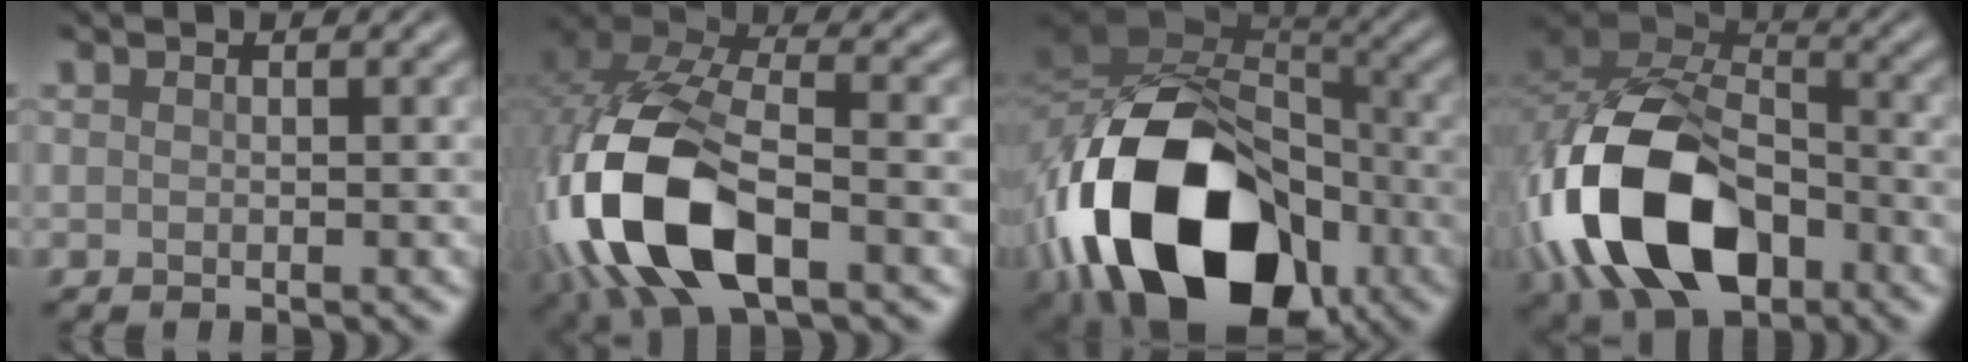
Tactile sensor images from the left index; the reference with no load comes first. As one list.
[{"total": 14.9, "force": [-5.3, 7.8, 11.6], "torque": [-0.261, -0.015, -0.093]}, {"total": 18.8, "force": [-7.5, 11.8, 12.6], "torque": [-0.242, -0.031, -0.127]}, {"total": 15.3, "force": [-5.8, 9.1, 10.8], "torque": [-0.222, -0.017, -0.111]}]